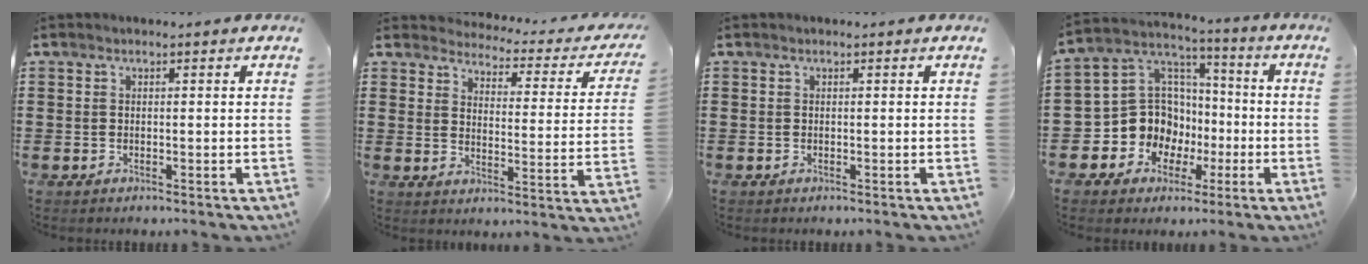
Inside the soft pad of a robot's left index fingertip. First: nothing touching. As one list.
[{"total": 2.6, "force": [2.5, 0.2, 0.4], "torque": [-0.031, -0.025, 0.036]}, {"total": 0.0}, {"total": 11.3, "force": [-2.8, 10.4, 3.4], "torque": [-0.116, 0.003, -0.044]}]